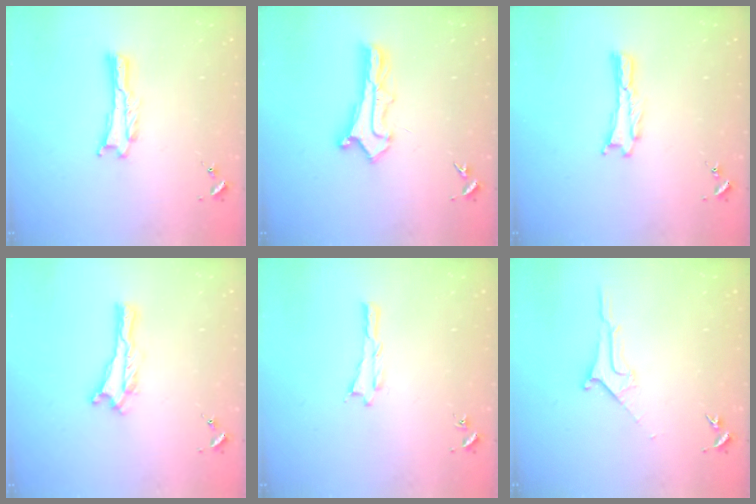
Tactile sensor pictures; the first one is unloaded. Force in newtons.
{"total": 2.6, "press": 2.6, "slide": 0.2}
{"total": 0.0}
{"total": 0.0}
{"total": 0.0}
{"total": 1.8, "press": 1.7, "slide": 0.2}